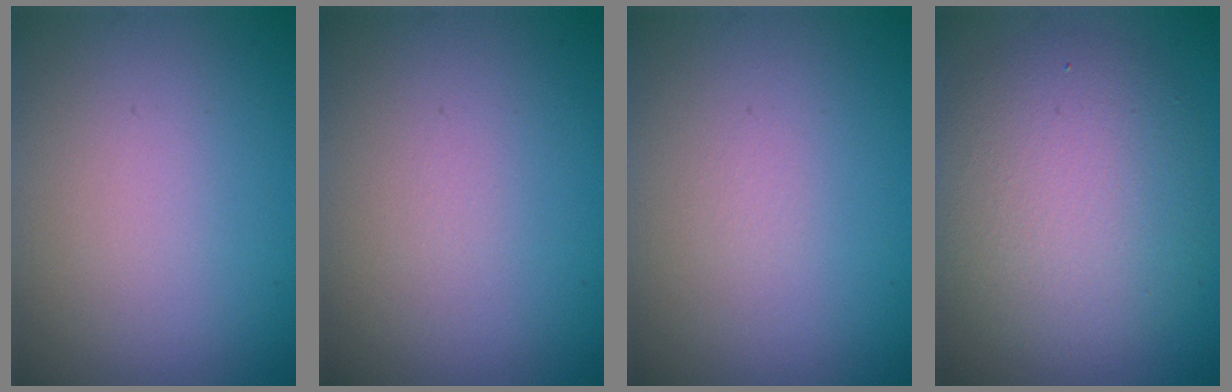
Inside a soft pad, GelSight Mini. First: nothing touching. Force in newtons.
{"total": 0.0}
{"total": 0.0}
{"total": 6.7, "press": 6.7, "slide": 0.9}